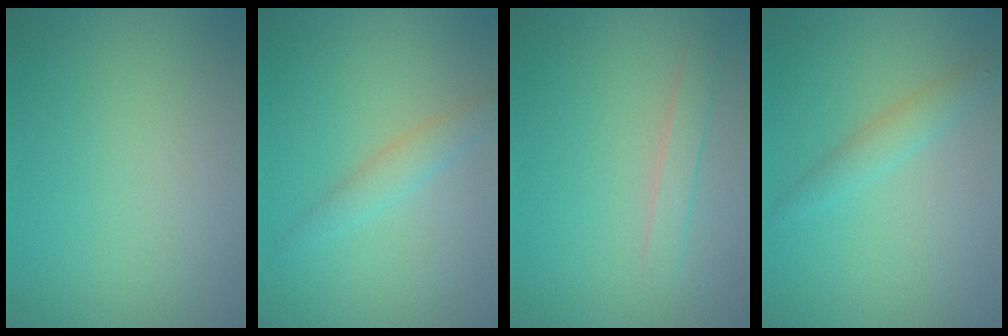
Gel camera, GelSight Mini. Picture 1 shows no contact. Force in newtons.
{"total": 1.9, "press": 1.9, "slide": 0.2}
{"total": 1.5, "press": 1.5, "slide": 0.0}
{"total": 1.9, "press": 1.9, "slide": 0.1}